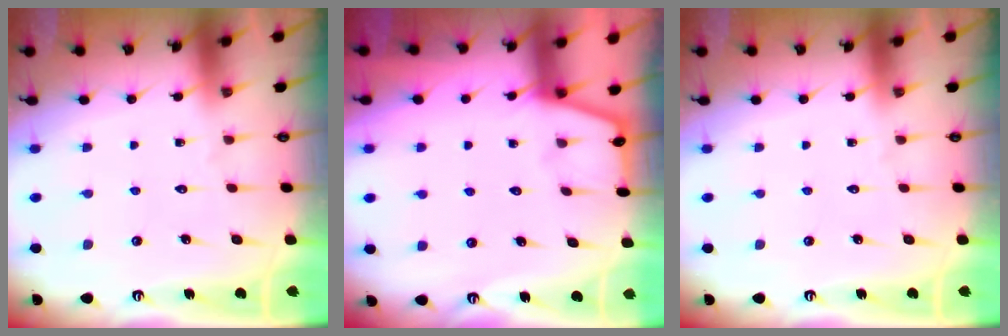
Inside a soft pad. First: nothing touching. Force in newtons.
{"total": 1.6, "press": 1.6, "slide": 0.3}
{"total": 0.0}